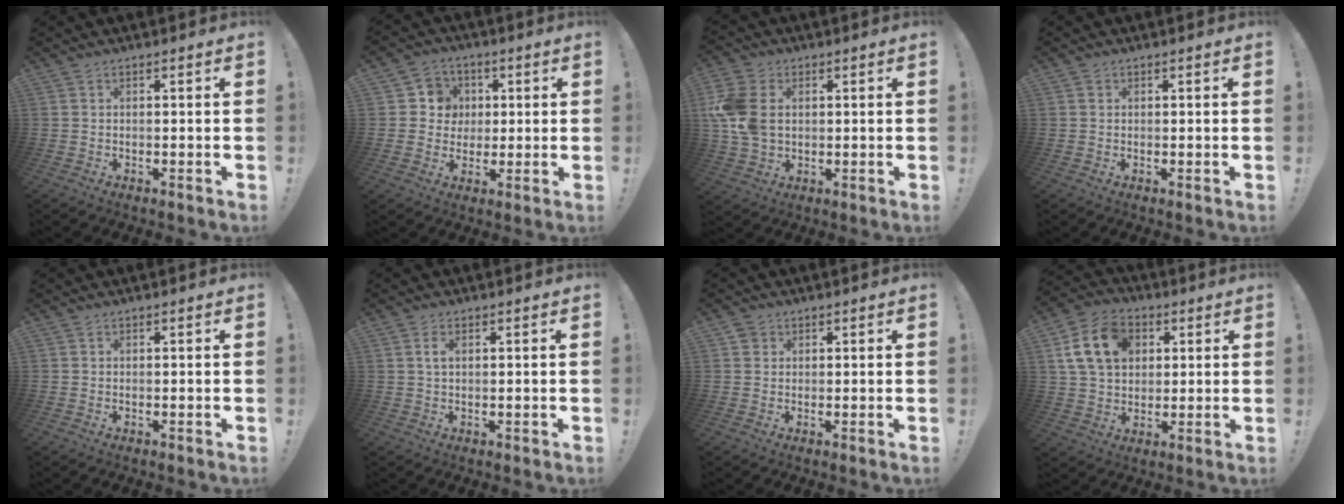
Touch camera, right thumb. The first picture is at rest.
{"total": 8.1, "force": [0.6, 7.9, 1.5], "torque": [-0.017, 0.000, 0.019]}
{"total": 13.3, "force": [1.5, 9.8, 8.8], "torque": [-0.188, 0.003, 0.029]}
{"total": 0.6, "force": [0.1, 0.6, 0.0], "torque": [0.006, 0.000, 0.001]}
{"total": 0.0}
{"total": 2.7, "force": [1.0, 1.3, 2.1], "torque": [-0.028, -0.002, 0.013]}
{"total": 2.0, "force": [1.1, 1.7, 0.2], "torque": [0.006, -0.005, 0.018]}
{"total": 16.2, "force": [5.0, 12.2, 9.5], "torque": [-0.161, -0.011, 0.099]}